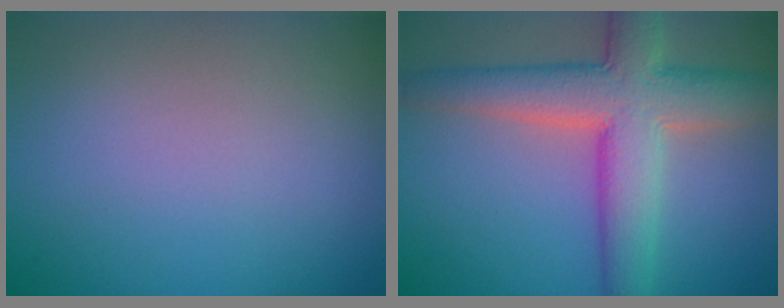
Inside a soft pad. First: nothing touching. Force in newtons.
{"total": 8.6, "press": 8.6, "slide": 0.5}